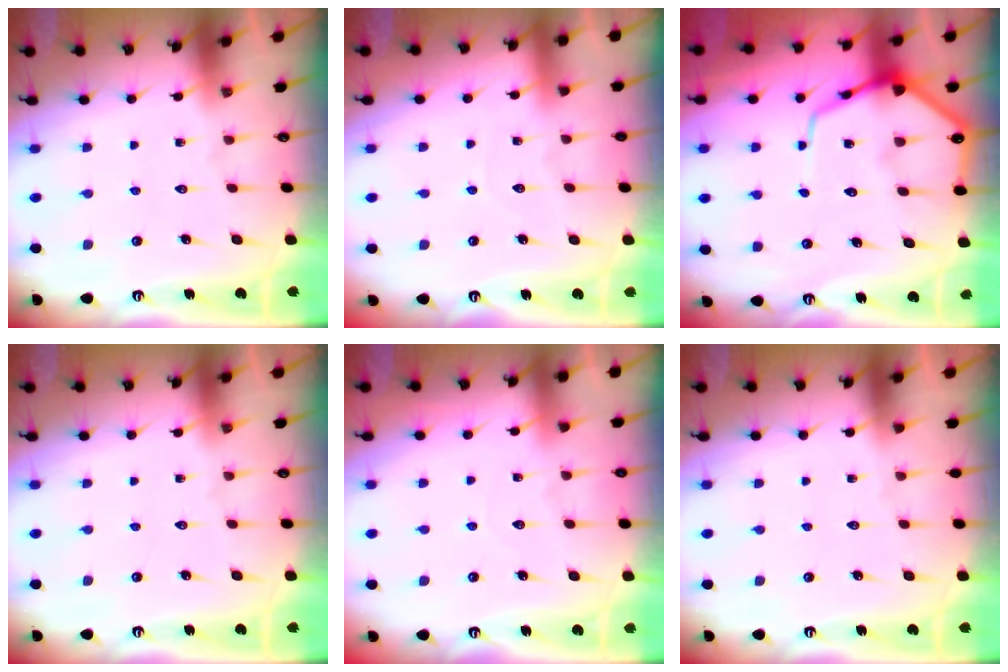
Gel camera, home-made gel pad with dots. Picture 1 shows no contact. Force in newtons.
{"total": 3.7, "press": 3.7, "slide": 0.4}
{"total": 10.3, "press": 10.2, "slide": 0.9}
{"total": 0.0}
{"total": 2.7, "press": 2.7, "slide": 0.3}
{"total": 0.0}